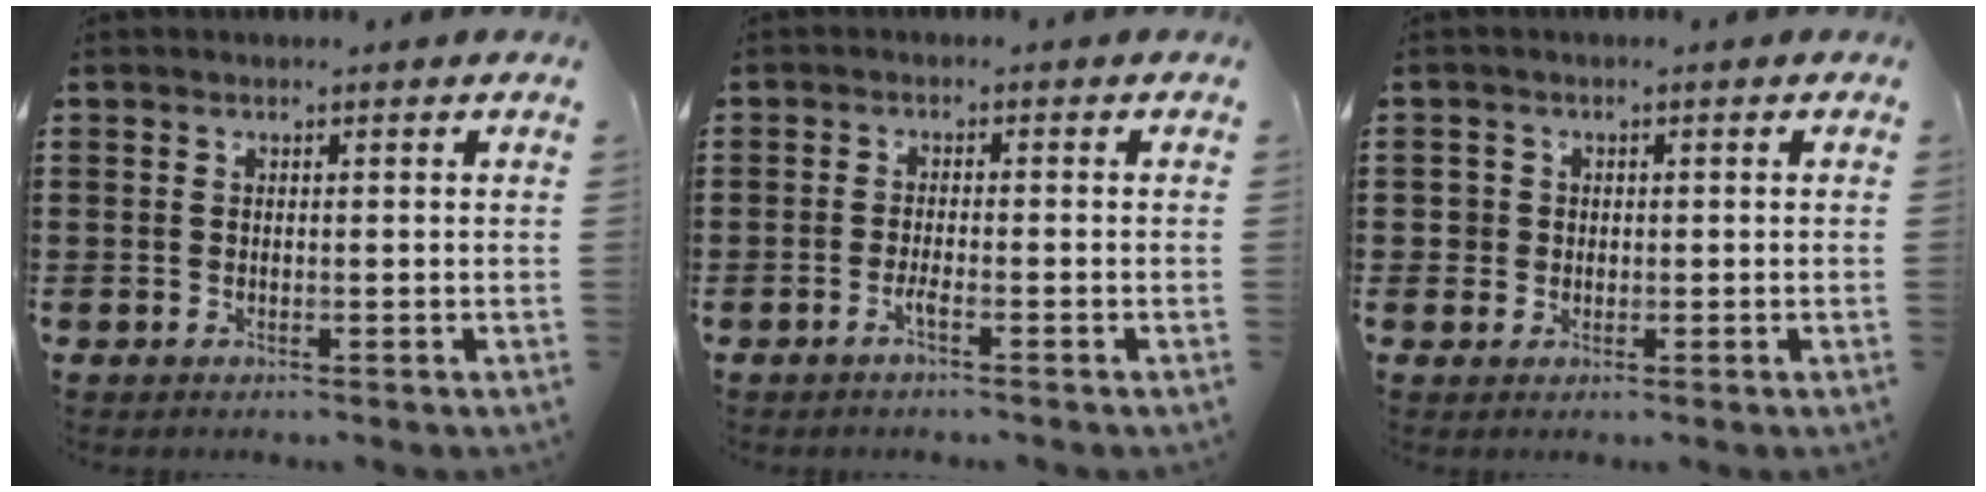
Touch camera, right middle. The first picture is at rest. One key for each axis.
{"total": 1.8, "fx": -1.0, "fy": 0.1, "fz": 1.5, "tx": -0.028, "ty": 0.000, "tz": -0.018}
{"total": 2.1, "fx": 0.1, "fy": 2.1, "fz": 0.3, "tx": -0.015, "ty": 0.009, "tz": -0.002}